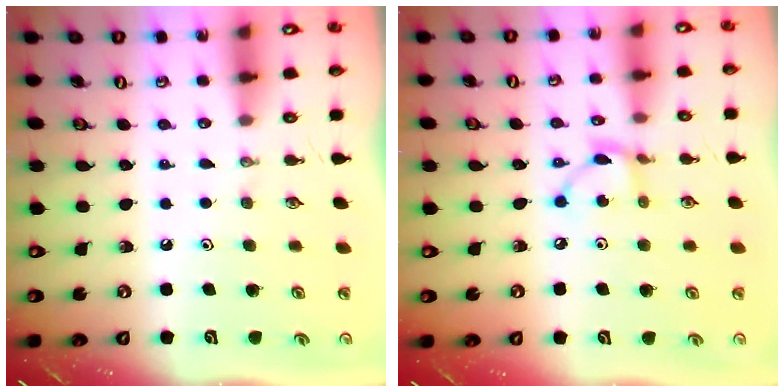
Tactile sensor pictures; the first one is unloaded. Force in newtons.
{"total": 4.9, "press": 4.9, "slide": 0.1}